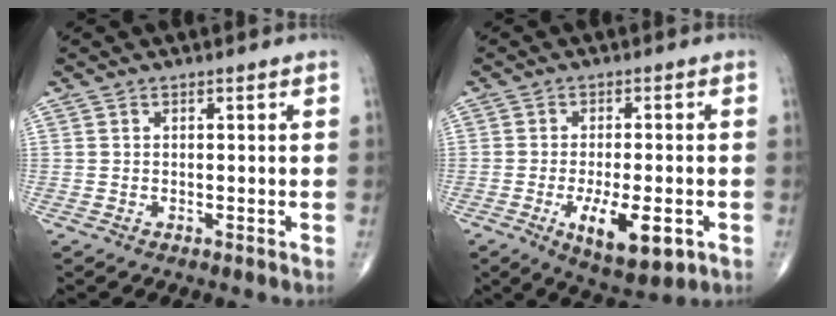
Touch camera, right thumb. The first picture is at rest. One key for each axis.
{"total": 10.3, "fx": -3.5, "fy": 3.9, "fz": 8.9, "tx": -0.138, "ty": -0.005, "tz": -0.046}